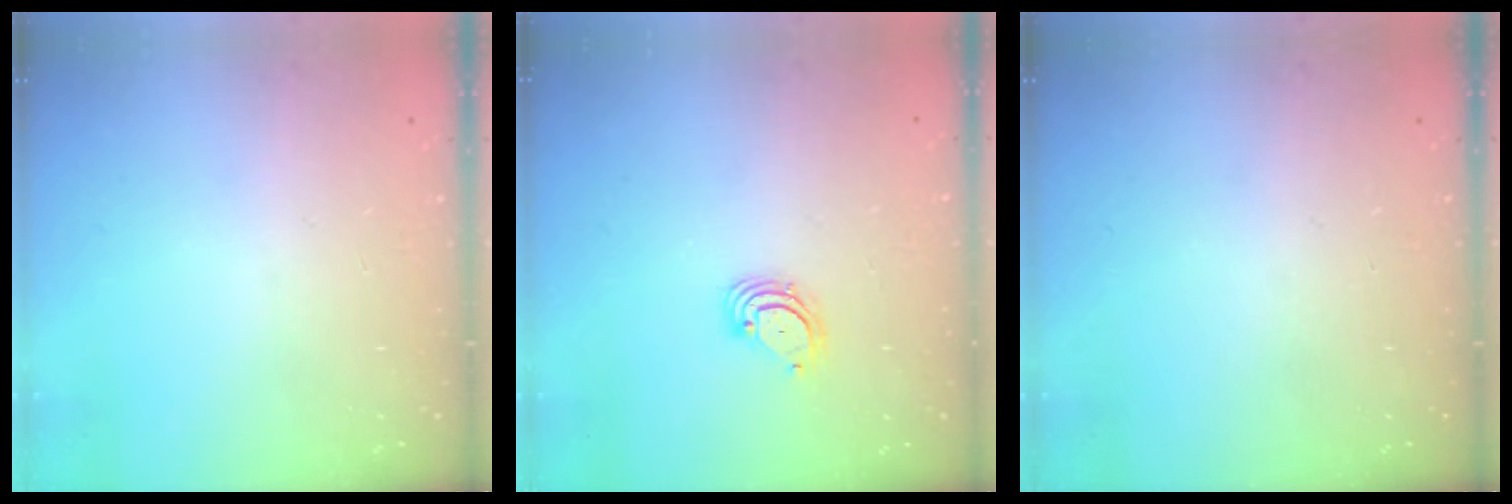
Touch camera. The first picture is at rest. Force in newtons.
{"total": 3.6, "press": 3.6, "slide": 0.3}
{"total": 0.0}